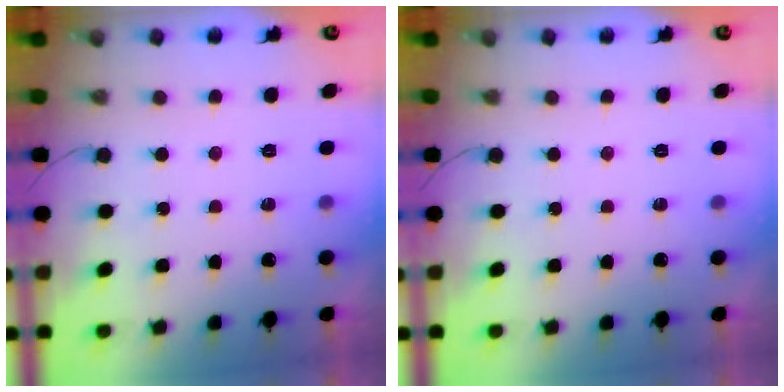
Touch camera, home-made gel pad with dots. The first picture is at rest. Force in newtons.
{"total": 0.0}